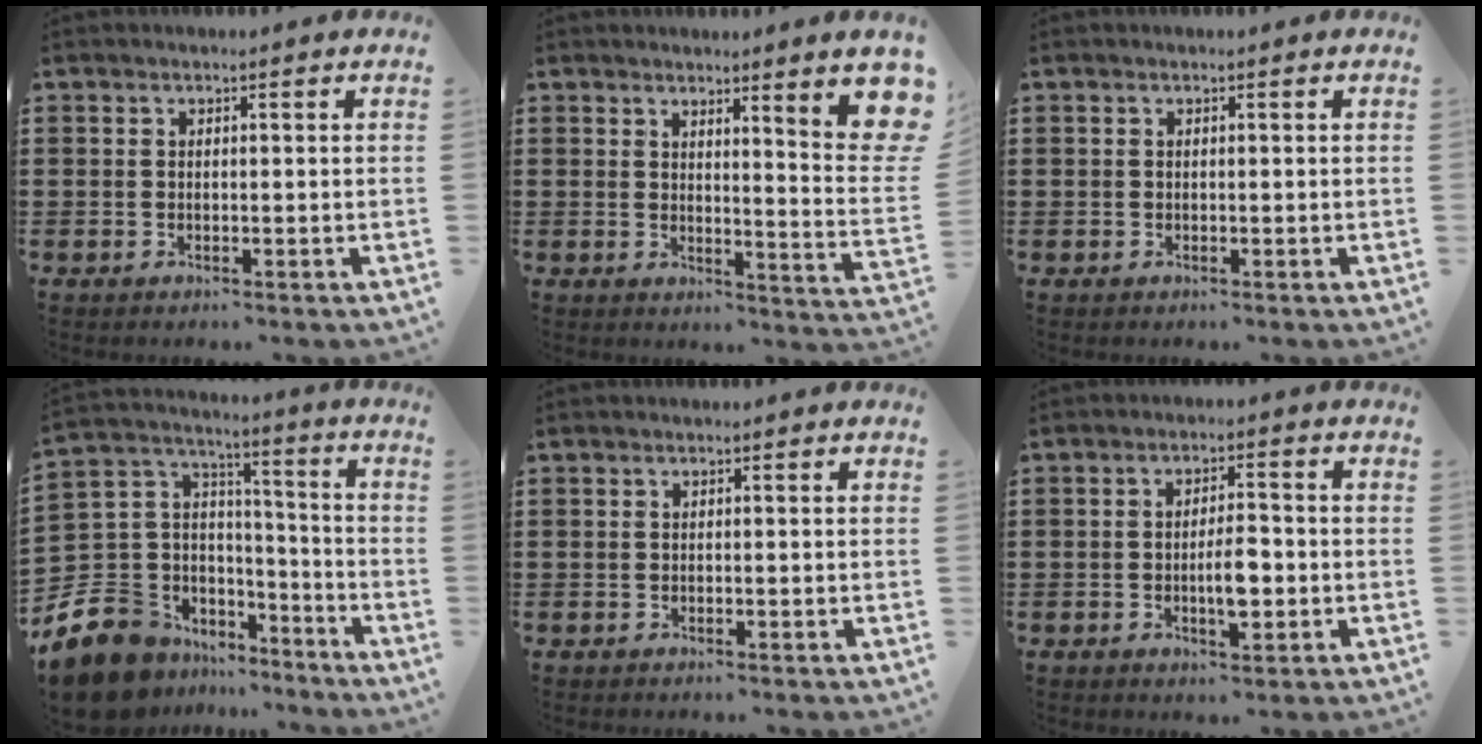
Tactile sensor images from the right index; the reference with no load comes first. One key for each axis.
{"total": 6.2, "fx": 3.9, "fy": 0.1, "fz": 4.8, "tx": -0.081, "ty": -0.027, "tz": 0.060}
{"total": 0.0}
{"total": 11.2, "fx": -7.5, "fy": 7.8, "fz": 2.8, "tx": -0.119, "ty": 0.001, "tz": -0.149}
{"total": 0.0}
{"total": 5.0, "fx": -0.9, "fy": 1.7, "fz": 4.6, "tx": -0.078, "ty": 0.000, "tz": -0.020}